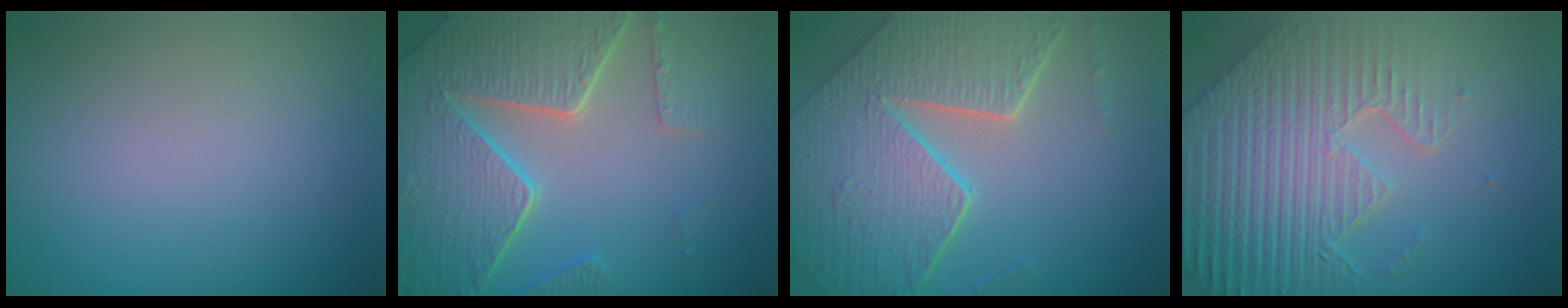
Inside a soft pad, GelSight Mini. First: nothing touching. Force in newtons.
{"total": 8.2, "press": 6.1, "slide": 5.5}
{"total": 8.9, "press": 6.3, "slide": 6.3}
{"total": 9.4, "press": 6.5, "slide": 6.8}